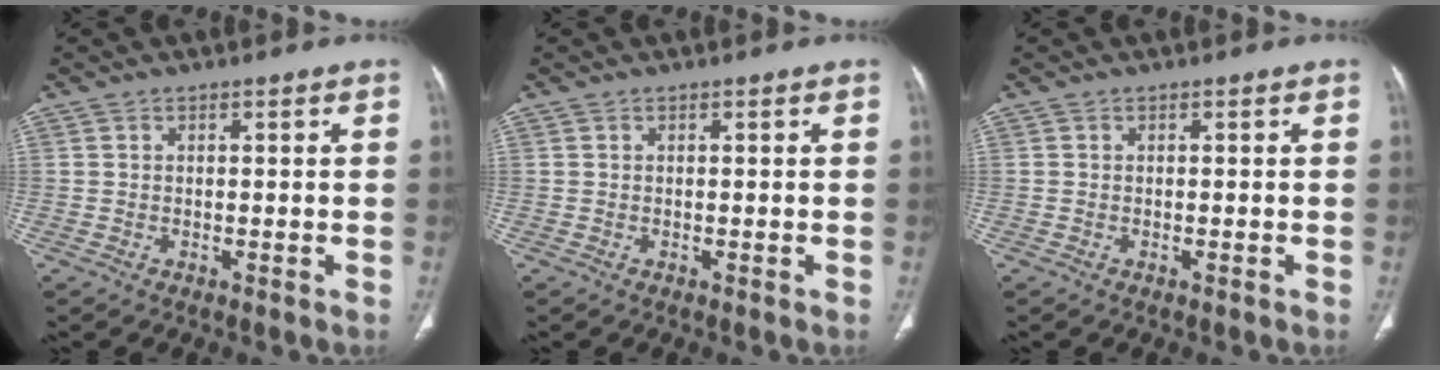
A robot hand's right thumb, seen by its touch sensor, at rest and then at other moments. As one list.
[{"total": 0.0}, {"total": 0.0}]